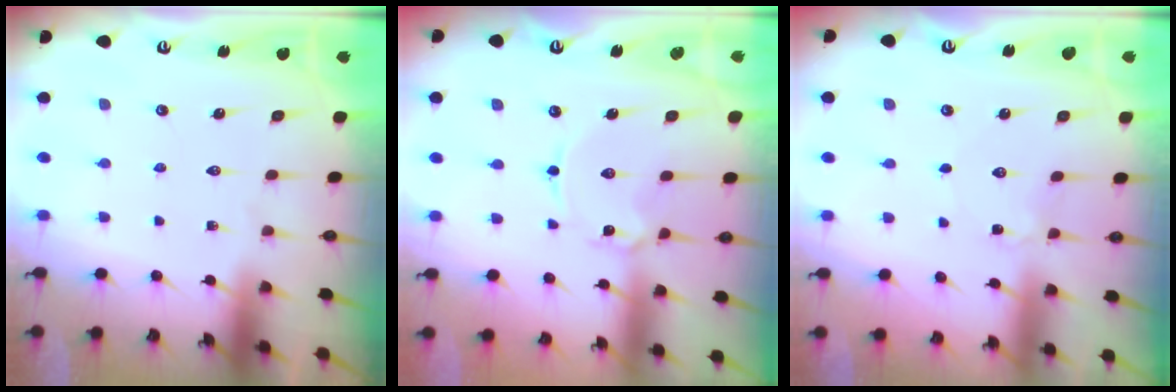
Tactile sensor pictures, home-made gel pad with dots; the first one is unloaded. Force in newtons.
{"total": 2.6, "press": 2.5, "slide": 0.3}
{"total": 2.2, "press": 2.2, "slide": 0.2}